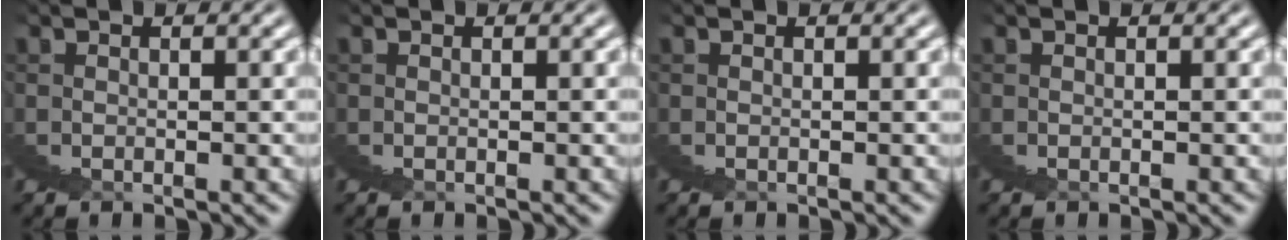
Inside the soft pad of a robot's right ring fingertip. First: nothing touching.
{"total": 0.0}
{"total": 0.0}
{"total": 0.0}